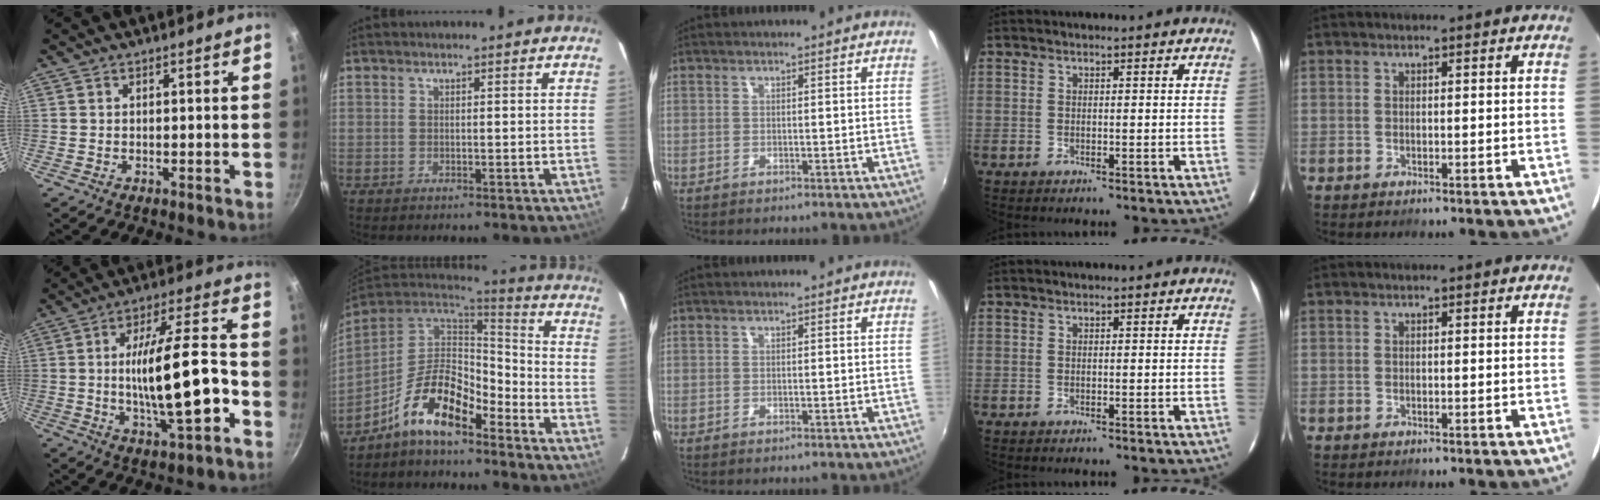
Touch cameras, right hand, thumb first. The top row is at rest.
{"thumb": {"total": 17.3, "force": [-3.5, 4.9, 16.2], "torque": [-0.252, 0.031, -0.052]}, "index": {"total": 13.4, "force": [-8.8, 5.1, 8.7], "torque": [-0.178, 0.011, -0.166]}}